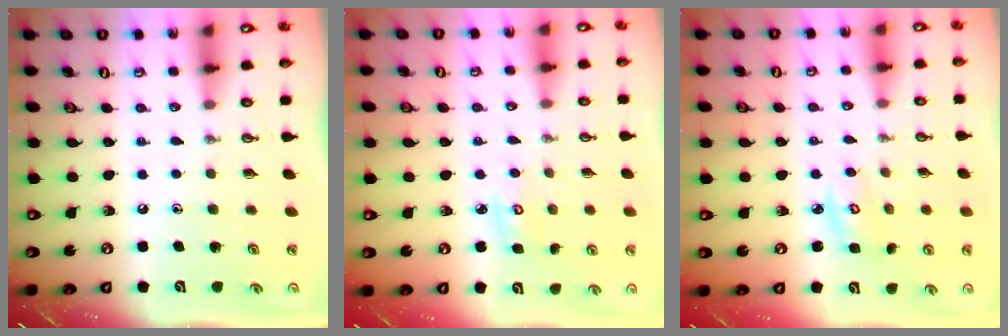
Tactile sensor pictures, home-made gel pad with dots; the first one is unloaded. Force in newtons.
{"total": 3.8, "press": 3.8, "slide": 0.3}
{"total": 3.5, "press": 3.5, "slide": 0.2}